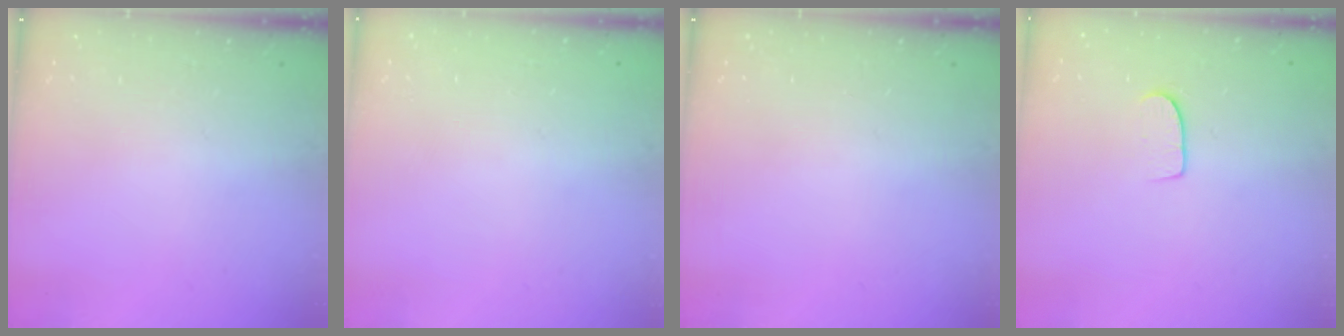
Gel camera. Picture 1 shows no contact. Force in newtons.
{"total": 0.0}
{"total": 0.0}
{"total": 7.0, "press": 7.0, "slide": 0.4}